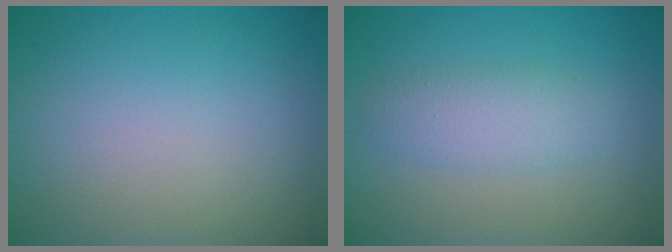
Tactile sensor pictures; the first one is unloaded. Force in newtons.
{"total": 2.7, "press": 2.7, "slide": 0.1}